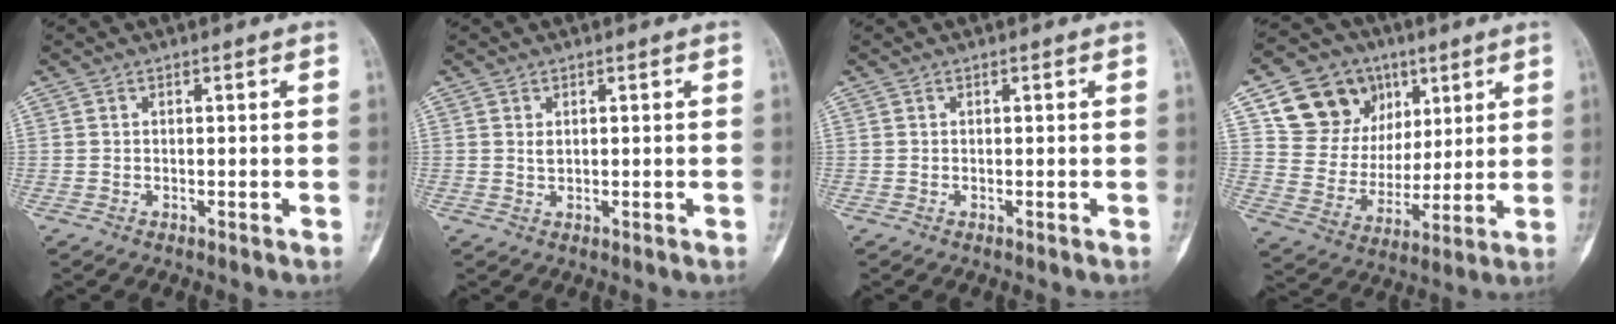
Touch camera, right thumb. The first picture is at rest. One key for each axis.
{"total": 0.8, "fx": 0.2, "fy": 0.4, "fz": 0.6, "tx": -0.014, "ty": 0.000, "tz": 0.006}
{"total": 0.0}
{"total": 17.0, "fx": 8.0, "fy": 13.4, "fz": 6.7, "tx": -0.076, "ty": -0.012, "tz": 0.150}